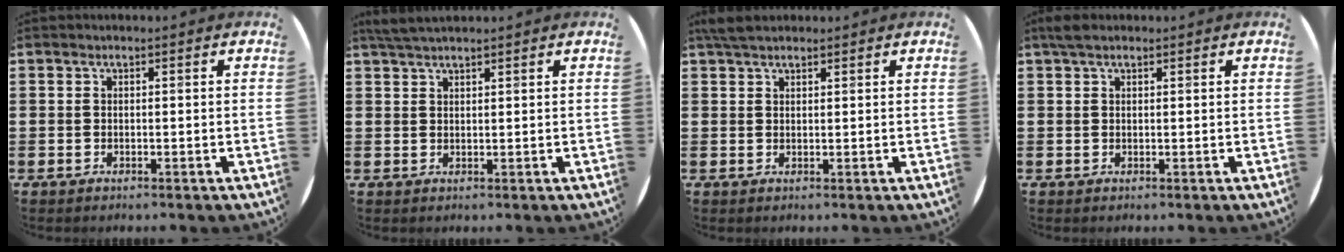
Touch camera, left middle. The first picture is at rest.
{"total": 2.6, "force": [2.4, 0.3, 1.0], "torque": [-0.023, 0.003, 0.044]}
{"total": 3.0, "force": [2.5, 1.0, 1.3], "torque": [-0.023, 0.003, 0.046]}
{"total": 1.6, "force": [1.3, 0.7, 0.8], "torque": [-0.018, 0.006, 0.023]}